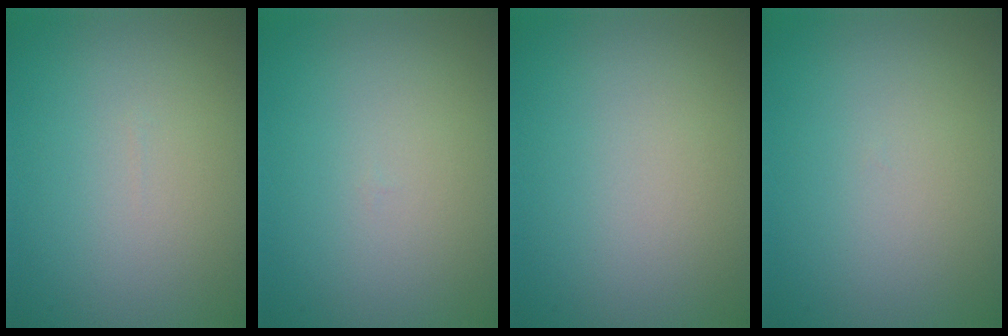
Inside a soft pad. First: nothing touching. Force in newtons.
{"total": 0.0}
{"total": 0.0}
{"total": 0.0}